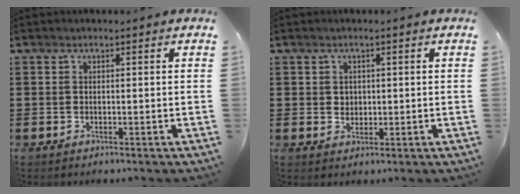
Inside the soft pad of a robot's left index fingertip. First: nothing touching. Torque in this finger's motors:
{"motor_torque": [0.24, 0.16, 0.13, 0.03]}